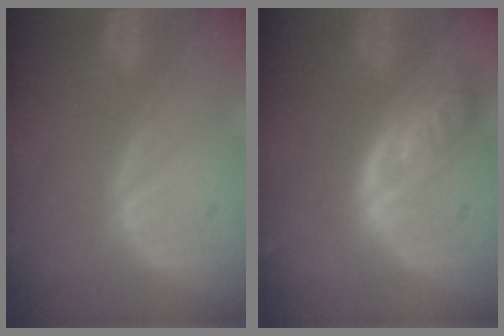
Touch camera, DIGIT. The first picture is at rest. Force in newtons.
{"total": 6.3, "press": 5.7, "slide": 2.8}